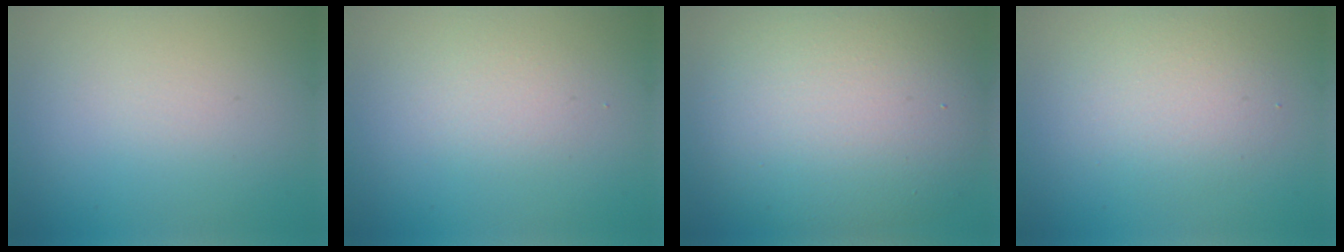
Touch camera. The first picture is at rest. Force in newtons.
{"total": 1.5, "press": 1.5, "slide": 0.1}
{"total": 12.6, "press": 12.5, "slide": 0.5}
{"total": 3.0, "press": 3.0, "slide": 0.2}